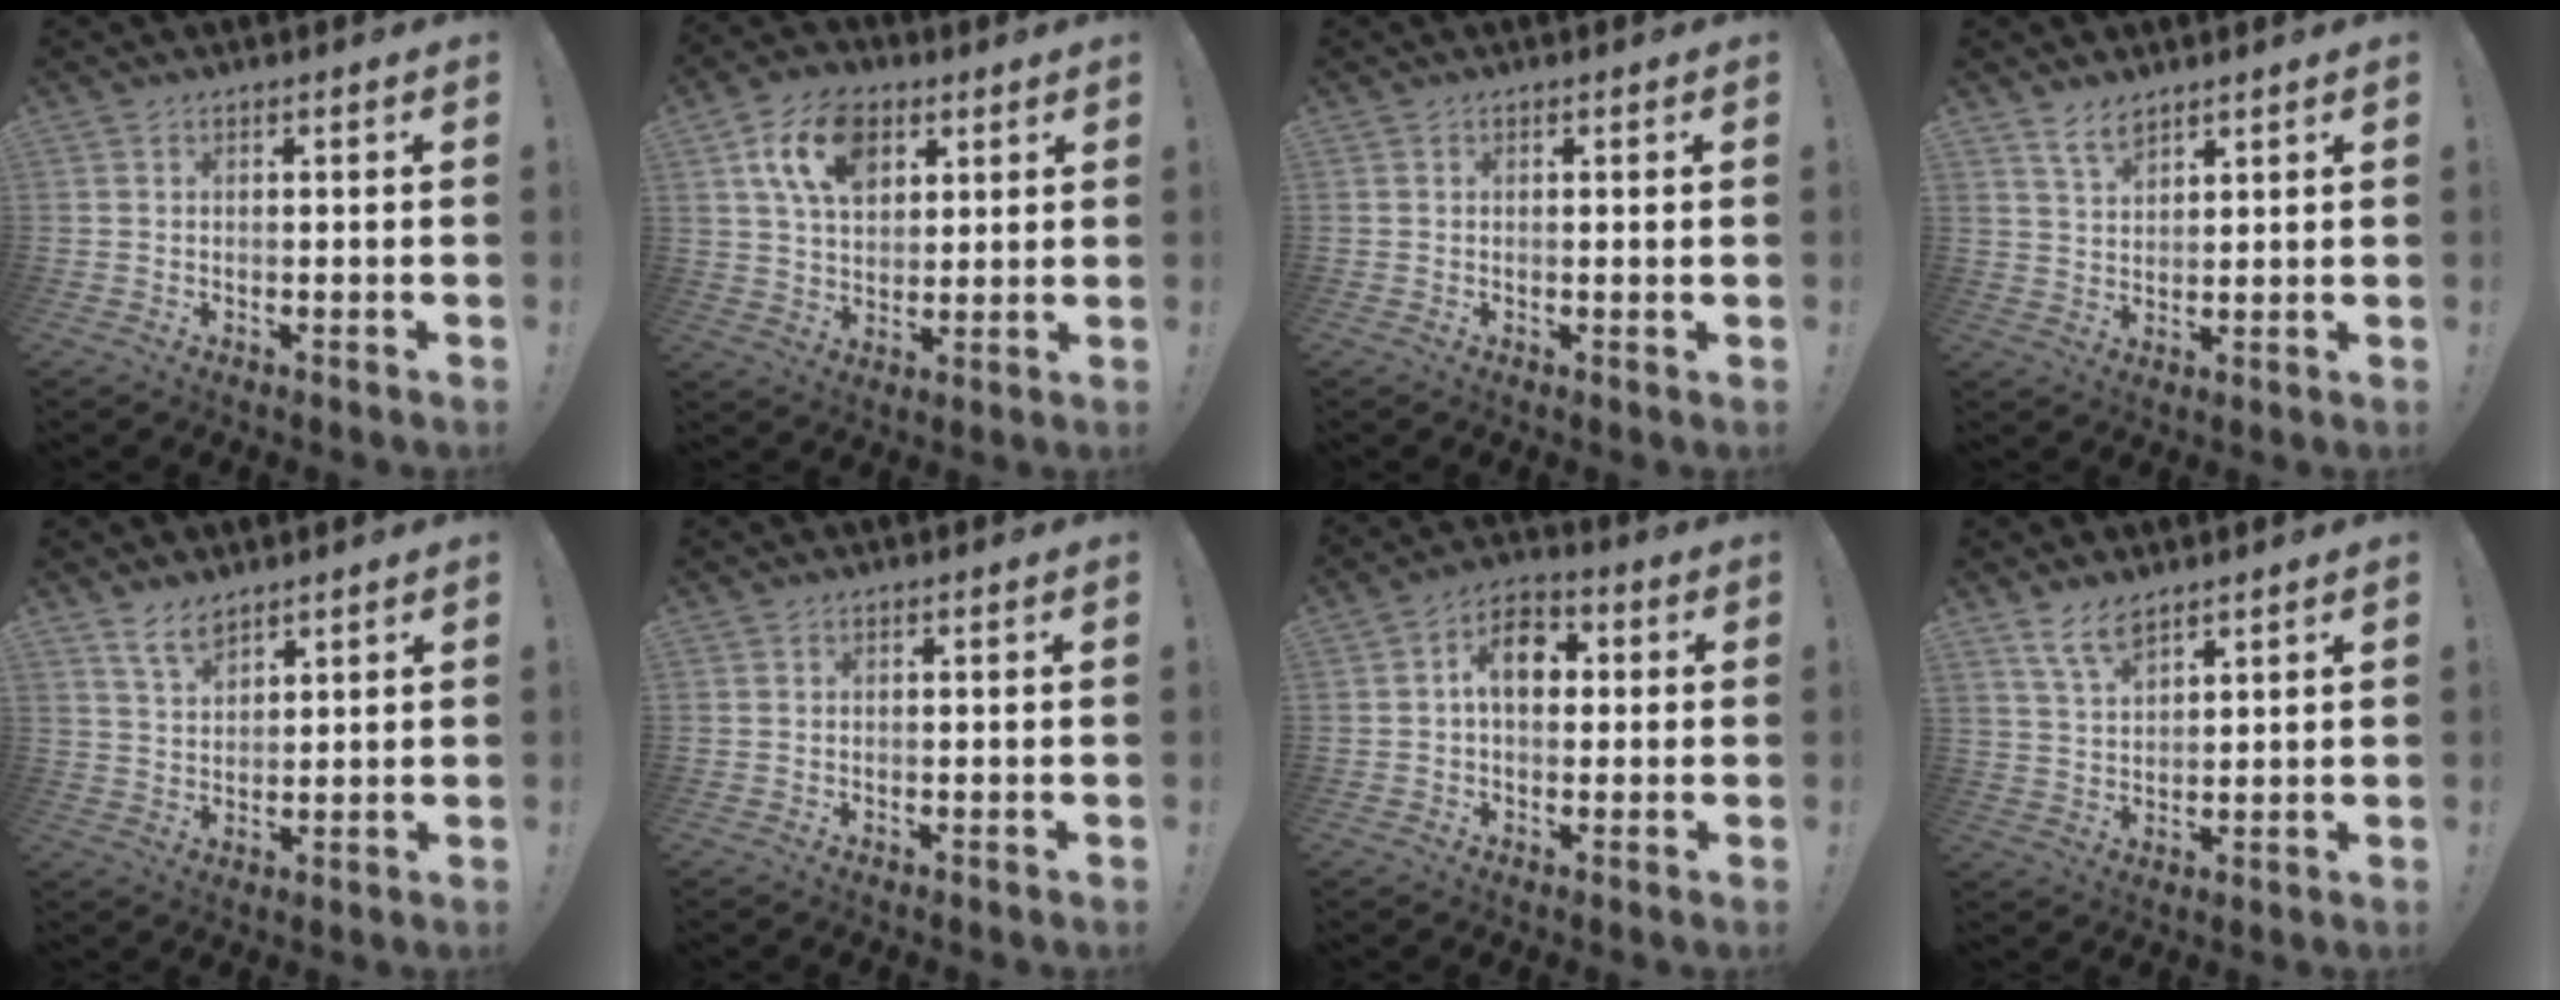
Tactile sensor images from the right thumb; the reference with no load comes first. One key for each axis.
{"total": 14.9, "fx": 6.8, "fy": 10.0, "fz": 8.6, "tx": -0.135, "ty": -0.016, "tz": 0.130}
{"total": 0.9, "fx": 0.4, "fy": -0.1, "fz": 0.8, "tx": -0.009, "ty": -0.002, "tz": 0.005}
{"total": 5.2, "fx": 4.3, "fy": 2.0, "fz": 2.3, "tx": -0.040, "ty": -0.023, "tz": 0.078}
{"total": 6.0, "fx": 4.9, "fy": 2.5, "fz": 2.5, "tx": -0.048, "ty": -0.025, "tz": 0.091}
{"total": 0.0}
{"total": 10.3, "fx": 1.8, "fy": 6.9, "fz": 7.4, "tx": -0.116, "ty": 0.015, "tz": 0.034}
{"total": 7.2, "fx": 5.6, "fy": 2.7, "fz": 3.6, "tx": -0.068, "ty": -0.027, "tz": 0.106}